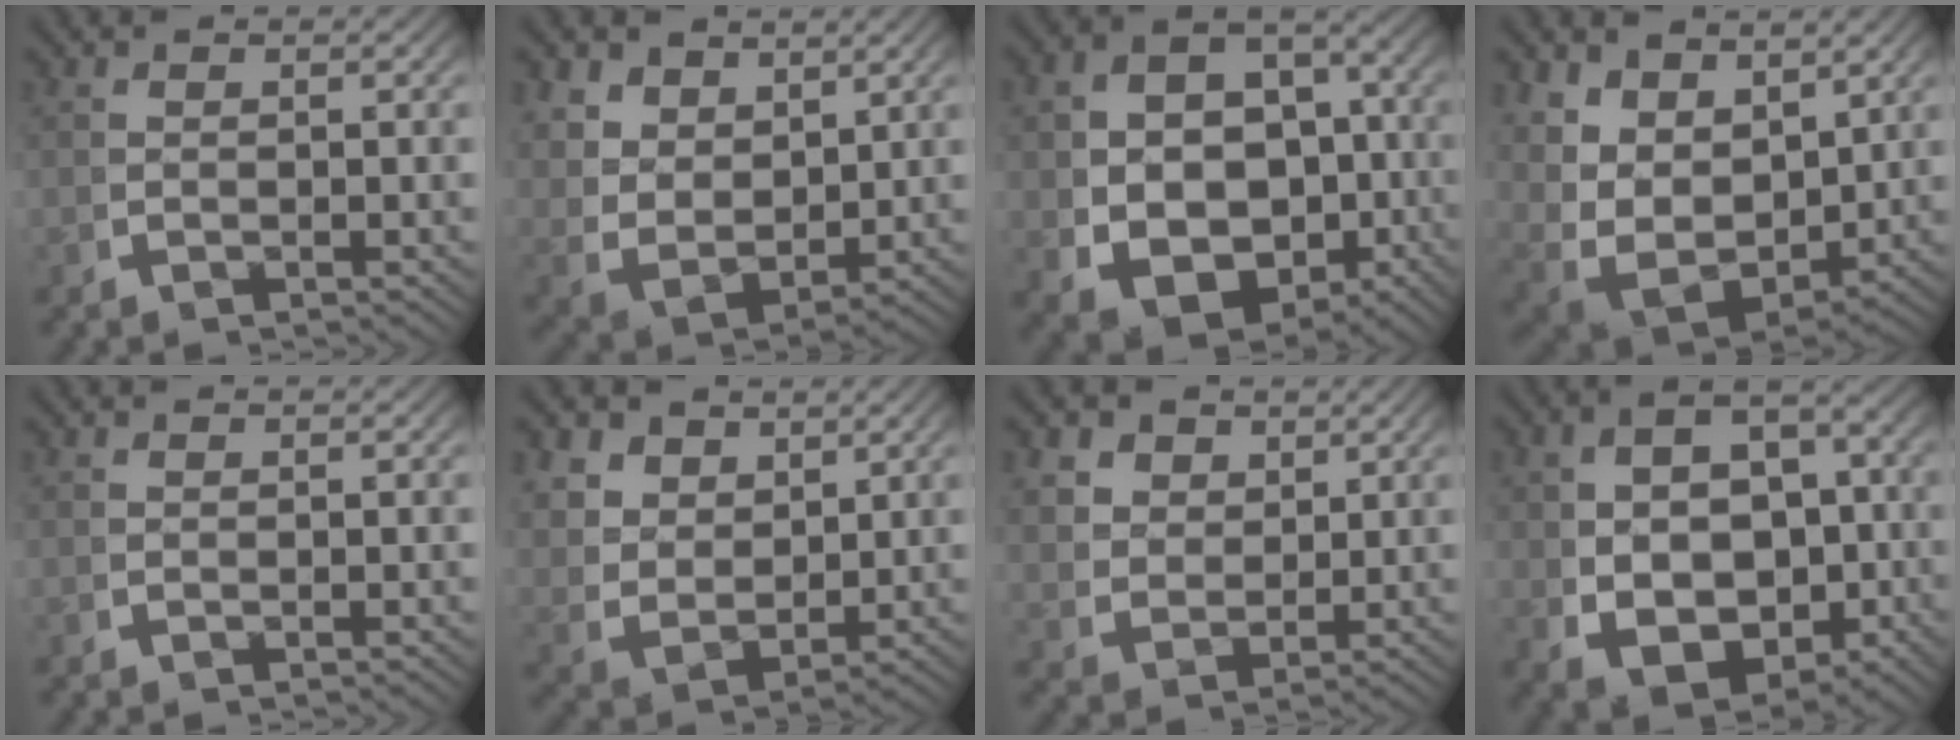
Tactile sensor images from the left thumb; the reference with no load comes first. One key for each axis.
{"total": 7.1, "fx": 0.5, "fy": 5.4, "fz": 4.6, "tx": -0.123, "ty": -0.037, "tz": 0.023}
{"total": 12.8, "fx": -2.4, "fy": 9.7, "fz": 8.0, "tx": -0.164, "ty": -0.051, "tz": -0.019}
{"total": 9.2, "fx": -1.2, "fy": 6.5, "fz": 6.5, "tx": -0.175, "ty": -0.057, "tz": 0.002}
{"total": 0.0}
{"total": 6.3, "fx": 1.3, "fy": 4.8, "fz": 3.8, "tx": -0.098, "ty": -0.031, "tz": 0.035}
{"total": 4.7, "fx": 1.9, "fy": 3.7, "fz": 2.3, "tx": -0.053, "ty": -0.023, "tz": 0.041}
{"total": 10.3, "fx": -1.2, "fy": 7.3, "fz": 7.1, "tx": -0.137, "ty": -0.034, "tz": -0.008}